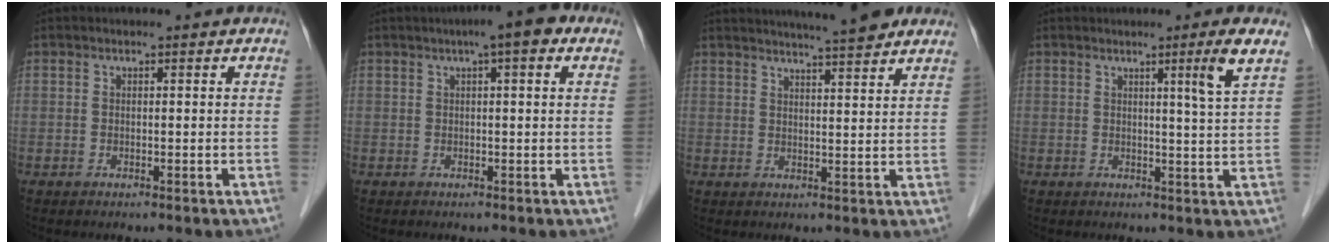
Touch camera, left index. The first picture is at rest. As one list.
[{"total": 5.1, "force": [2.5, 0.9, 4.3], "torque": [-0.059, 0.019, 0.030]}, {"total": 10.9, "force": [9.4, 0.6, 5.5], "torque": [-0.080, 0.013, 0.117]}, {"total": 4.2, "force": [2.1, -1.4, 3.3], "torque": [-0.048, -0.014, 0.039]}]